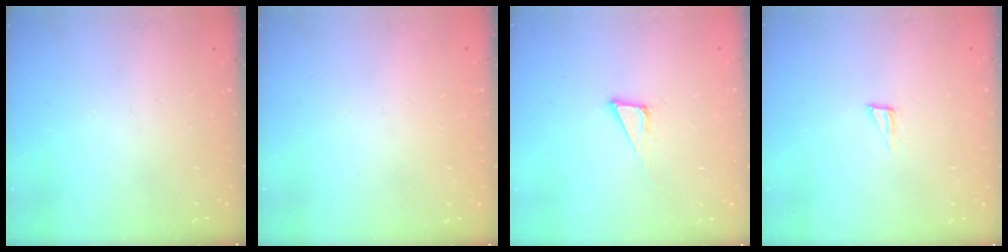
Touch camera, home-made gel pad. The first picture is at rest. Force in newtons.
{"total": 1.6, "press": 1.6, "slide": 0.1}
{"total": 3.8, "press": 3.7, "slide": 0.2}
{"total": 2.9, "press": 2.9, "slide": 0.2}